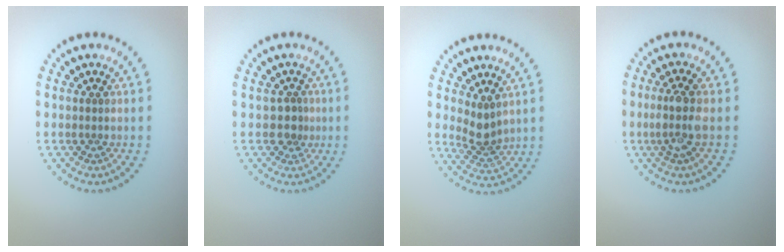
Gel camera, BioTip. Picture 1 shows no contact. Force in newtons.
{"total": 1.8, "press": 1.3, "slide": 1.2}
{"total": 2.4, "press": 1.9, "slide": 1.6}
{"total": 2.6, "press": 2.2, "slide": 1.5}